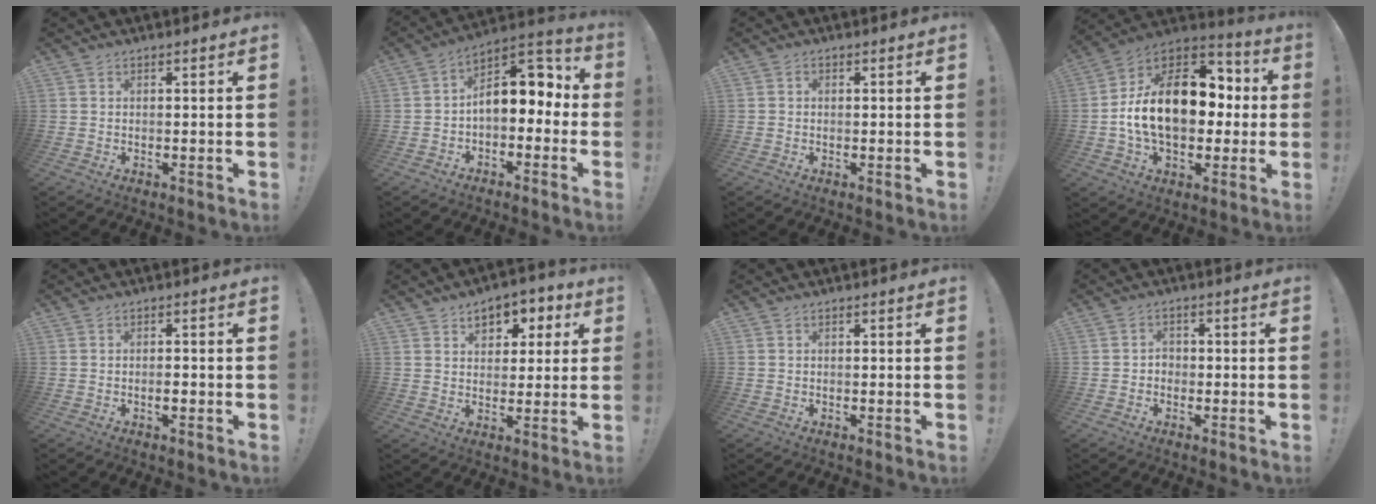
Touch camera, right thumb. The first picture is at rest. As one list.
[{"total": 11.0, "force": [1.5, 7.2, 8.2], "torque": [-0.102, -0.004, 0.030]}, {"total": 0.9, "force": [-0.1, 0.8, 0.3], "torque": [-0.013, 0.007, -0.001]}, {"total": 22.4, "force": [0.5, 14.5, 17.0], "torque": [-0.274, 0.013, 0.019]}, {"total": 1.8, "force": [-0.9, 0.6, 1.5], "torque": [-0.015, -0.002, -0.016]}, {"total": 7.4, "force": [3.3, 5.6, 3.6], "torque": [-0.041, -0.018, 0.058]}, {"total": 0.0}, {"total": 2.4, "force": [-1.1, 1.8, 1.1], "torque": [-0.021, 0.008, -0.021]}]